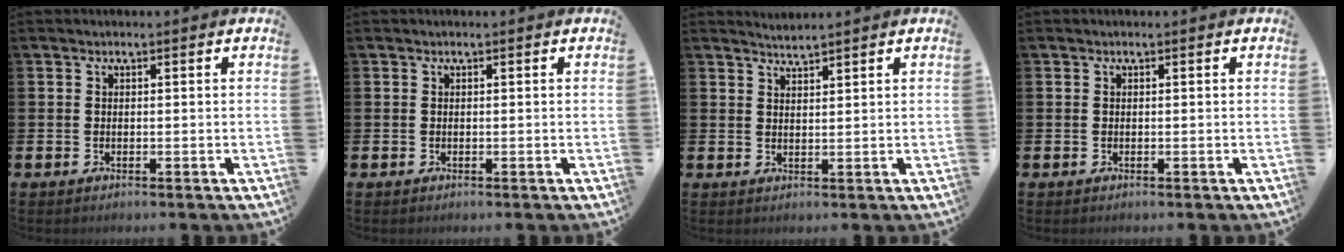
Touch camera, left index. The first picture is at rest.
{"total": 0.0}
{"total": 2.2, "force": [2.1, -0.2, -0.1], "torque": [-0.002, -0.008, 0.039]}
{"total": 0.0}